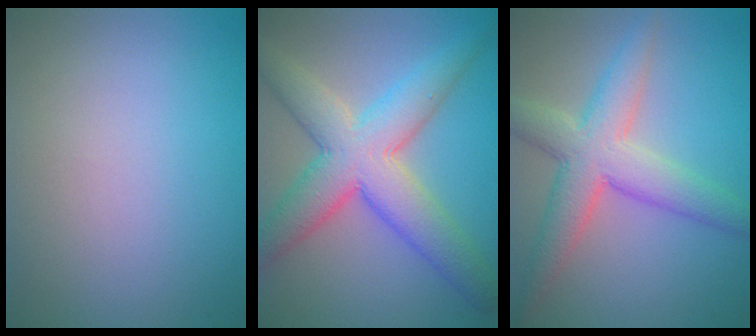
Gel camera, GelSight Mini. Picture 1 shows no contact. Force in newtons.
{"total": 8.1, "press": 8.1, "slide": 0.3}
{"total": 6.1, "press": 6.1, "slide": 0.1}